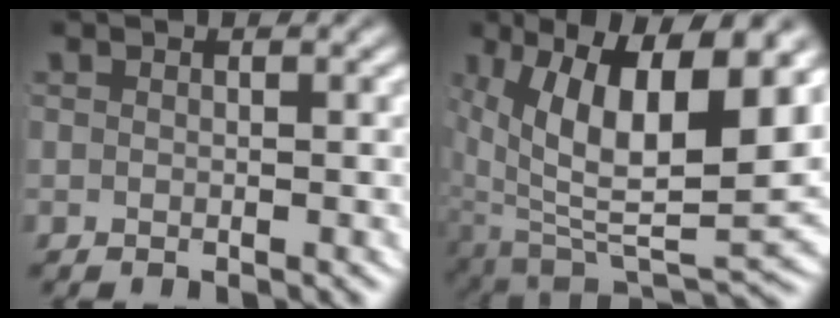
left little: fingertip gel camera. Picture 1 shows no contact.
{"total": 14.2, "force": [-0.7, 7.9, 11.7], "torque": [-0.202, -0.045, 0.016]}